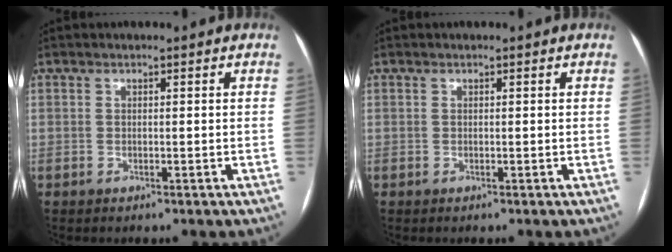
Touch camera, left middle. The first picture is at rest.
{"total": 0.0}